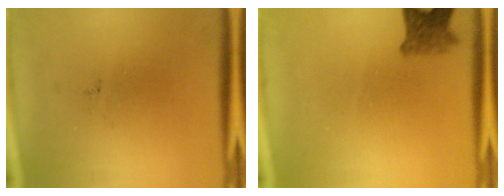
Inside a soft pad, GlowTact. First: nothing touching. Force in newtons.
{"total": 3.7}